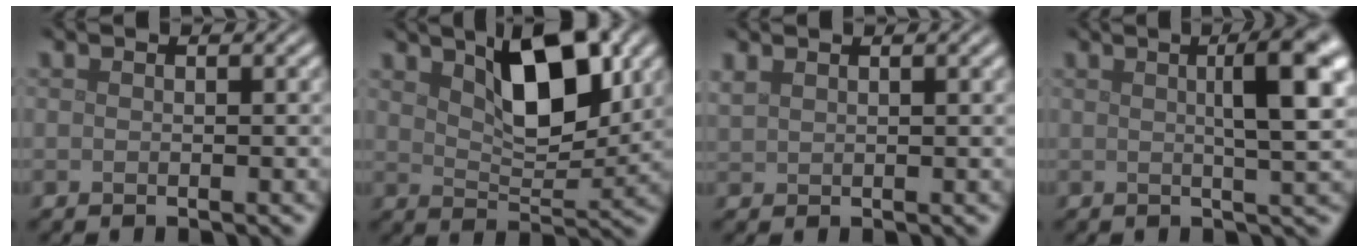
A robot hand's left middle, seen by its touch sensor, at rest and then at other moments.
{"total": 7.9, "force": [3.6, 3.5, 6.1], "torque": [-0.098, 0.003, 0.056]}
{"total": 2.3, "force": [1.7, 0.7, 1.4], "torque": [-0.025, 0.007, 0.036]}
{"total": 6.8, "force": [1.6, 1.5, 6.4], "torque": [-0.067, 0.014, 0.021]}